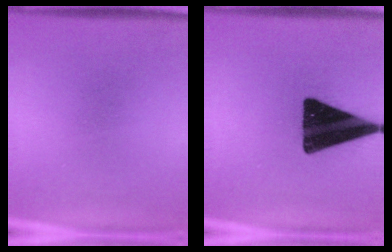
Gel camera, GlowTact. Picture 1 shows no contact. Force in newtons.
{"total": 18.0}